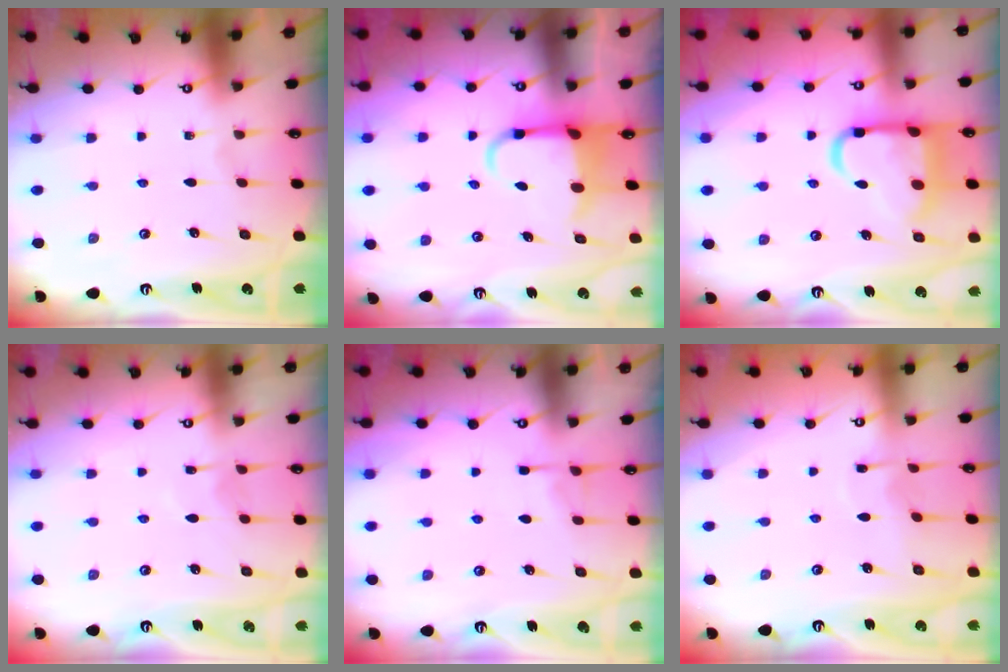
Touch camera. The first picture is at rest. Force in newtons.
{"total": 5.7, "press": 5.5, "slide": 1.5}
{"total": 14.0, "press": 13.9, "slide": 1.6}
{"total": 5.8, "press": 5.8, "slide": 0.6}
{"total": 4.2, "press": 4.1, "slide": 0.7}
{"total": 3.1, "press": 3.1, "slide": 0.4}